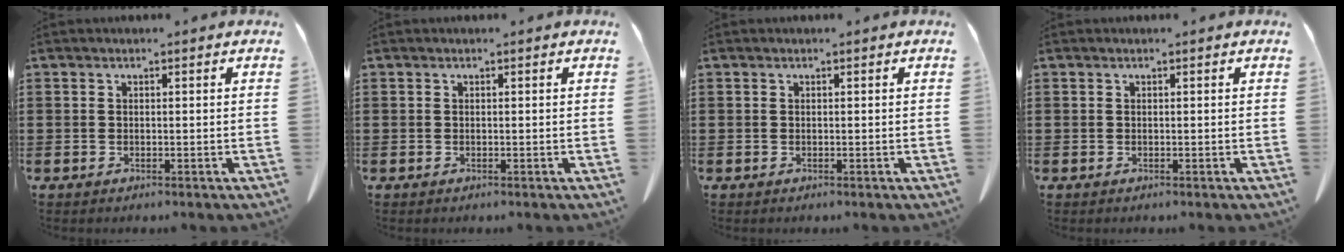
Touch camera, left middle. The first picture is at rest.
{"total": 0.0}
{"total": 0.0}
{"total": 0.0}